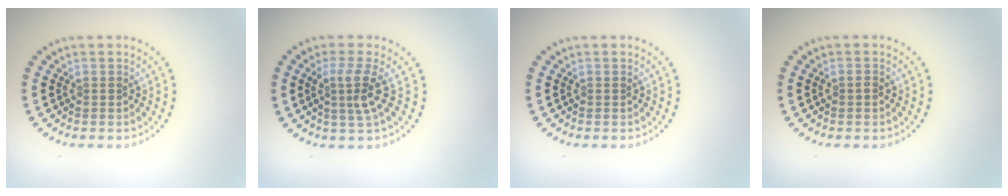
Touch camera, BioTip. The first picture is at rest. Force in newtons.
{"total": 2.7, "press": 2.0, "slide": 1.8}
{"total": 0.0}
{"total": 0.8, "press": 0.8, "slide": 0.1}